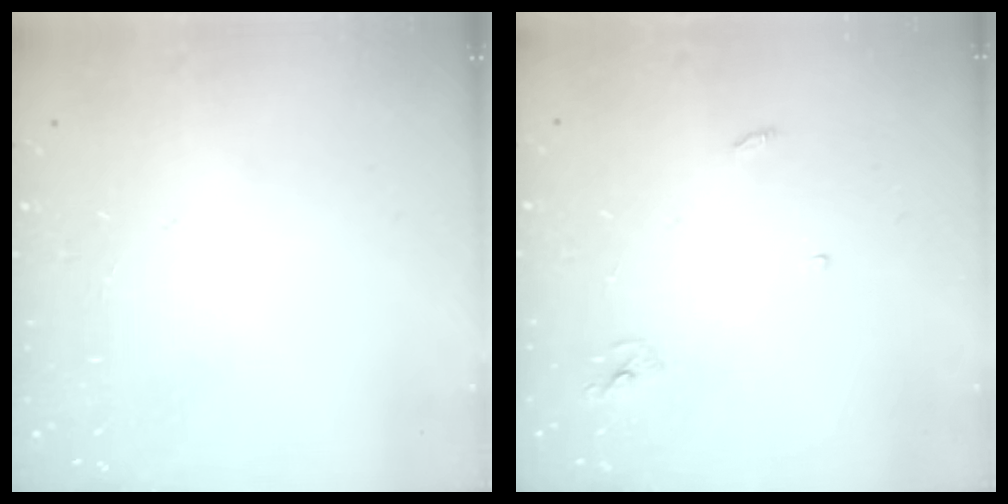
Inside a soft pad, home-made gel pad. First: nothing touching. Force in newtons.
{"total": 2.4, "press": 2.4, "slide": 0.2}